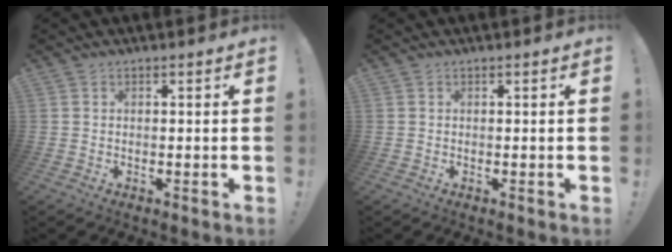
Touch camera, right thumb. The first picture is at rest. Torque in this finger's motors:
{"motor_torque": [0.00, 0.00, -0.01, 0.01, 0.00]}